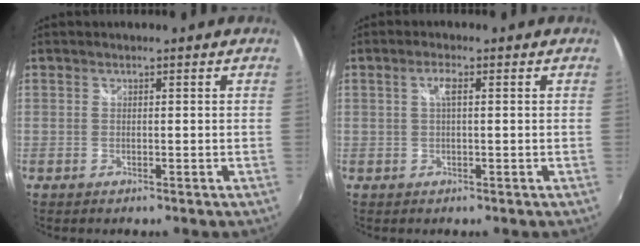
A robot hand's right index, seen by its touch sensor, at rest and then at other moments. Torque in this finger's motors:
{"motor_torque": [0.41, -0.02, 0.19, 0.04]}